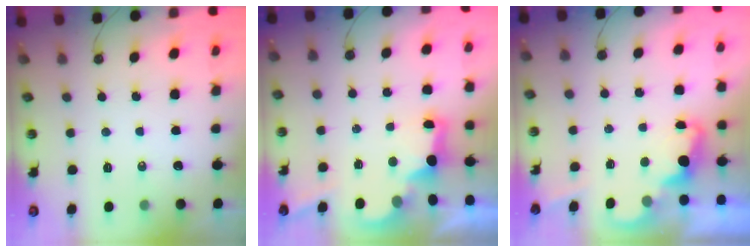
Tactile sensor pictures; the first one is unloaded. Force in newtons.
{"total": 2.8, "press": 2.7, "slide": 0.9}
{"total": 2.4, "press": 2.4, "slide": 0.5}